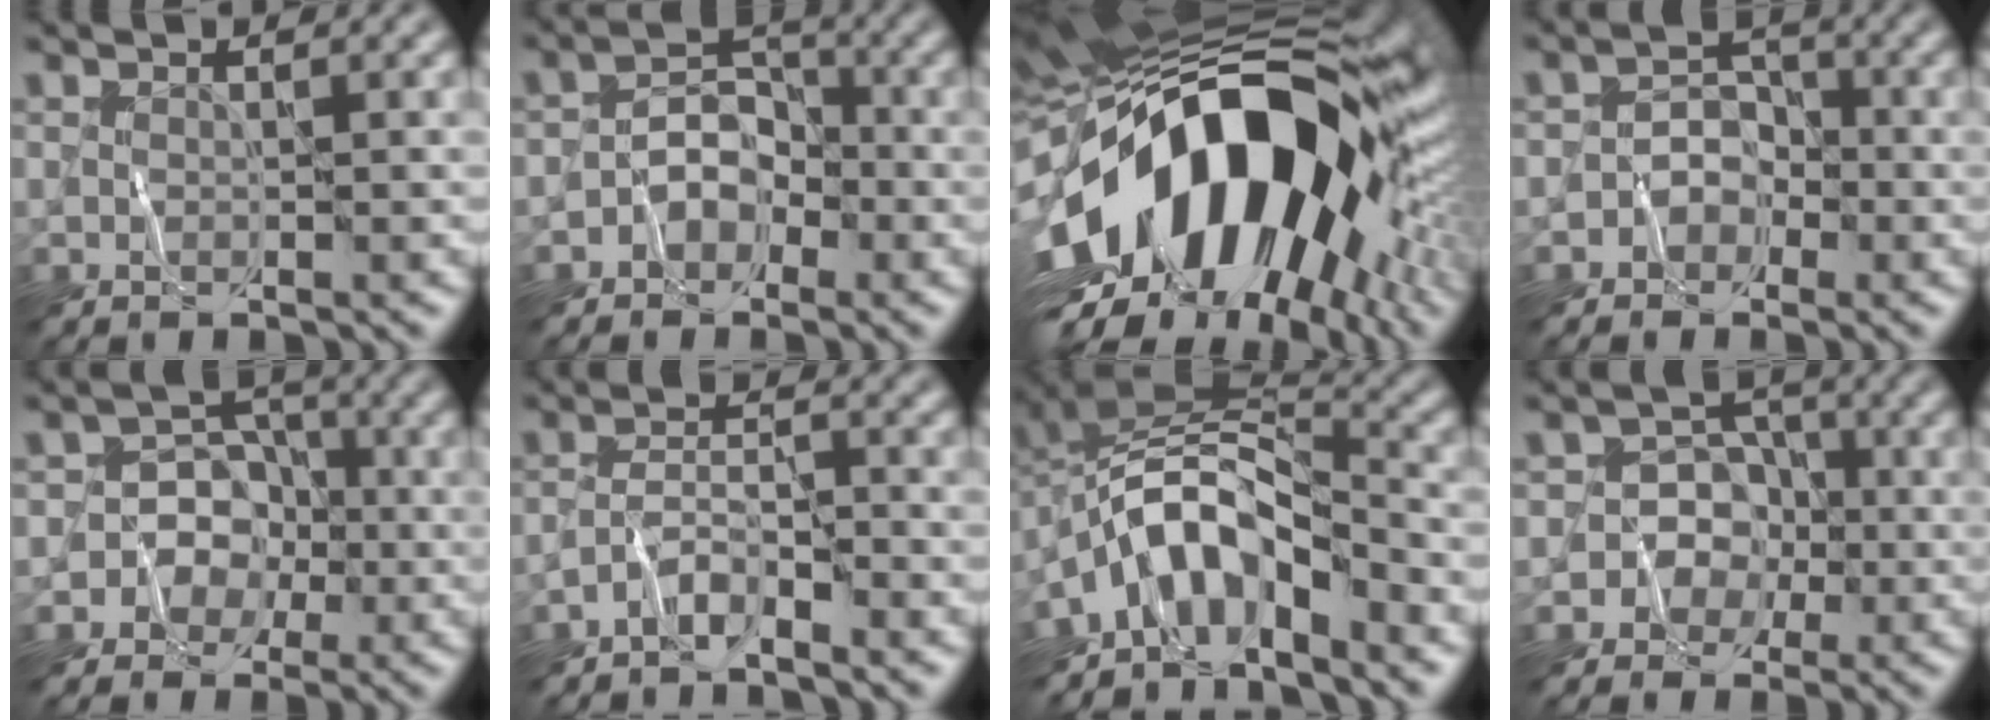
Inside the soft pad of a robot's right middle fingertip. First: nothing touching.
{"total": 2.7, "force": [-1.4, 2.1, 1.1], "torque": [-0.006, 0.012, -0.031]}
{"total": 20.7, "force": [-1.7, 12.2, 16.6], "torque": [-0.287, -0.007, -0.045]}
{"total": 2.1, "force": [-1.1, 1.7, 0.5], "torque": [0.006, 0.011, -0.023]}
{"total": 5.6, "force": [-2.2, 5.2, 0.6], "torque": [0.035, 0.015, -0.052]}
{"total": 2.4, "force": [-2.0, 0.4, 1.1], "torque": [-0.022, 0.008, -0.048]}
{"total": 8.0, "force": [-4.4, 3.7, 5.5], "torque": [-0.082, 0.012, -0.096]}
{"total": 5.1, "force": [-1.9, 4.7, 0.3], "torque": [0.040, 0.015, -0.044]}